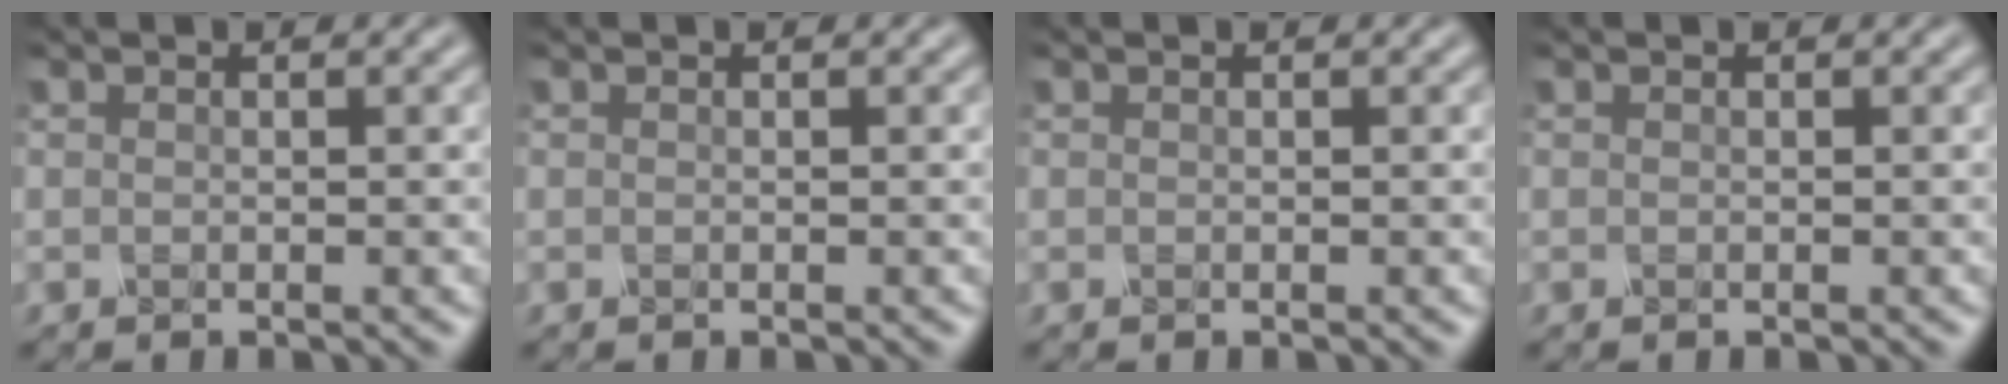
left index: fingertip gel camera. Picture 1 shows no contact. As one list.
[{"total": 0.0}, {"total": 0.0}, {"total": 0.0}]